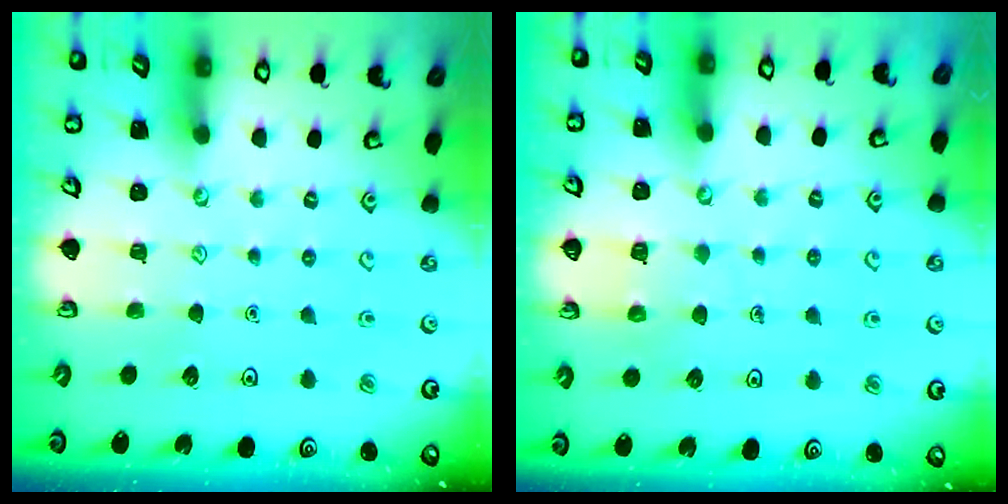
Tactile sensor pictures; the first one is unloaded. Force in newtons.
{"total": 6.3, "press": 6.3, "slide": 0.4}